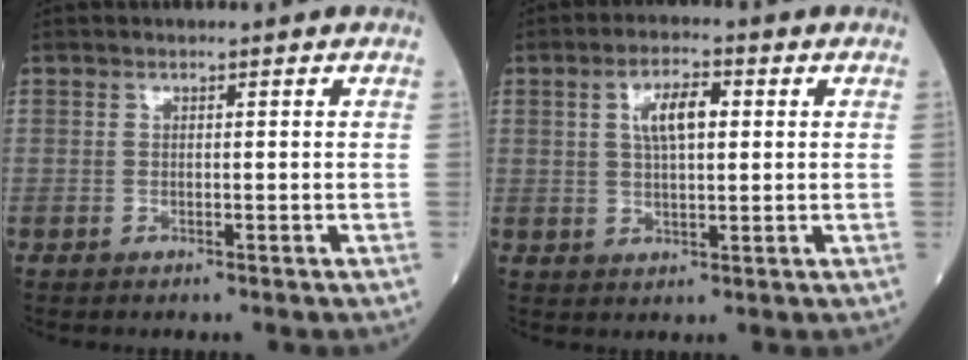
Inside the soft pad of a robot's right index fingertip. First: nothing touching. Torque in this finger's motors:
{"motor_torque": [0.20, 0.01, 0.12, 0.06]}